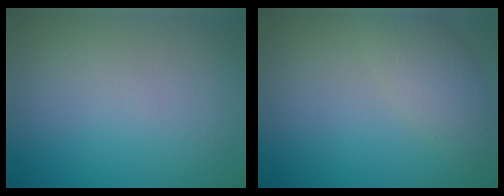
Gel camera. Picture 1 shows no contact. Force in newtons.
{"total": 3.0, "press": 3.0, "slide": 0.1}